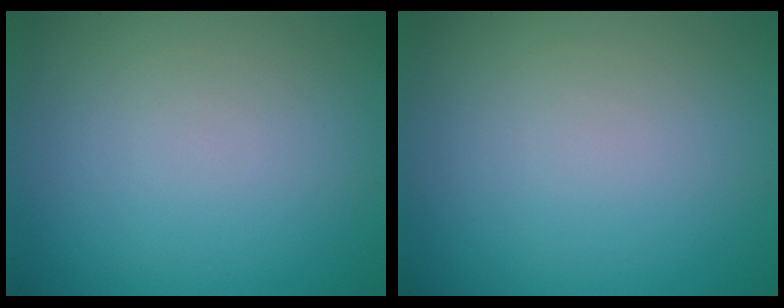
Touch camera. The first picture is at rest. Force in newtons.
{"total": 0.0}